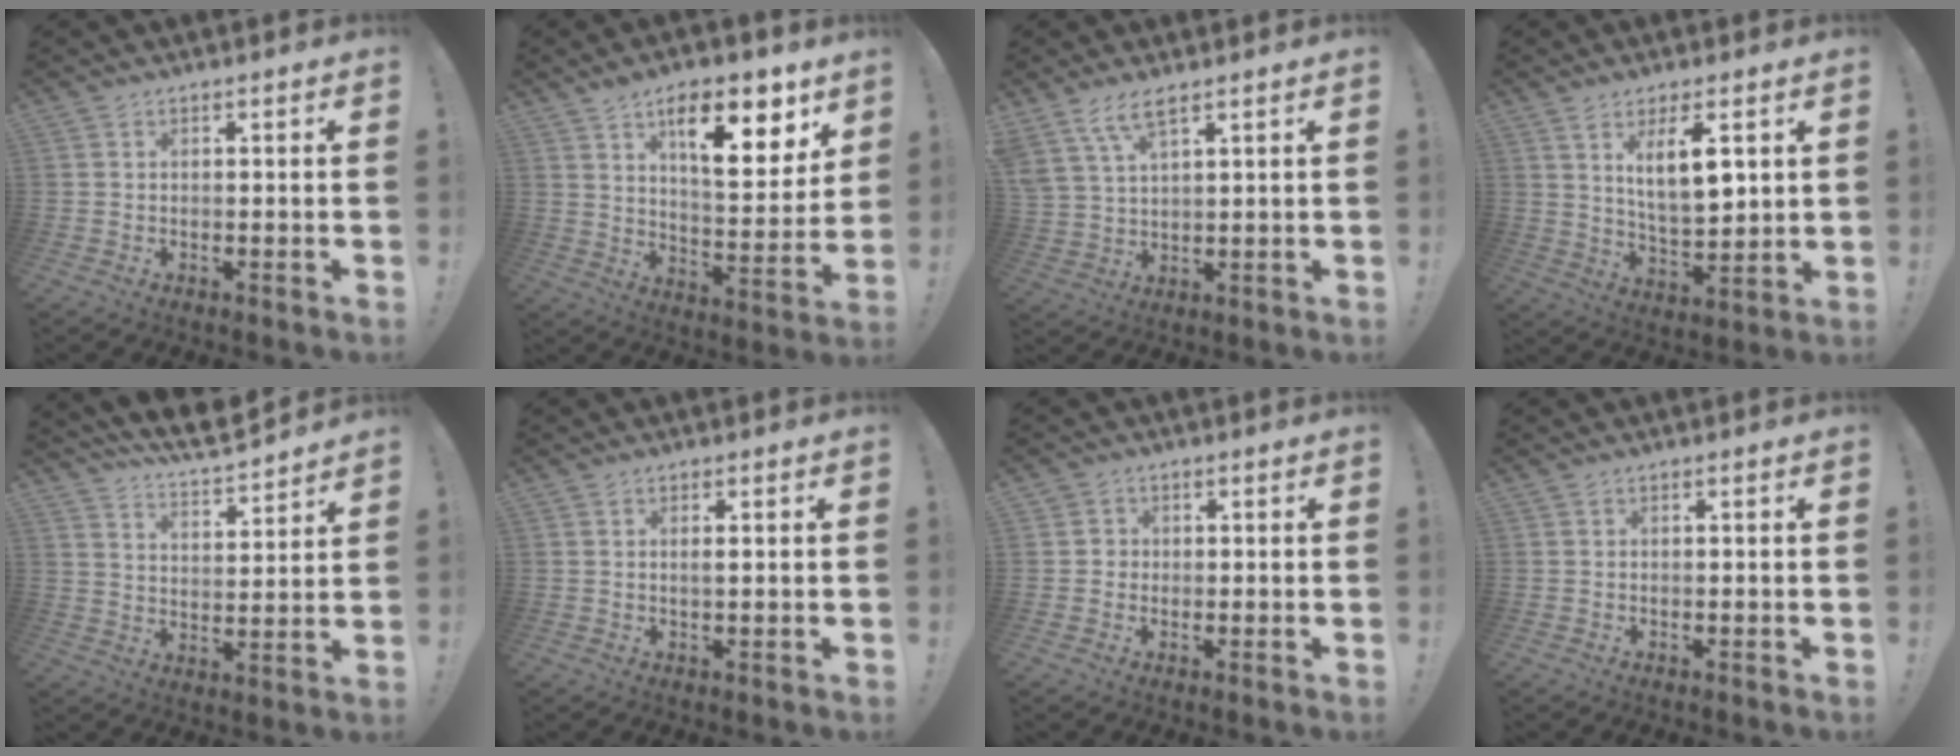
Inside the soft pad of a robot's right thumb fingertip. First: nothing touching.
{"total": 17.1, "force": [9.5, 6.6, 12.5], "torque": [-0.168, -0.051, 0.151]}
{"total": 7.0, "force": [5.0, 1.9, 4.5], "torque": [-0.100, -0.017, 0.099]}
{"total": 11.1, "force": [5.0, 3.5, 9.3], "torque": [-0.151, -0.024, 0.082]}
{"total": 8.9, "force": [8.4, 1.0, 3.0], "torque": [-0.067, -0.073, 0.146]}
{"total": 1.4, "force": [0.6, 0.3, 1.3], "torque": [-0.011, -0.005, 0.006]}
{"total": 2.5, "force": [-0.3, 2.4, 0.6], "torque": [-0.005, 0.005, -0.006]}
{"total": 0.0}